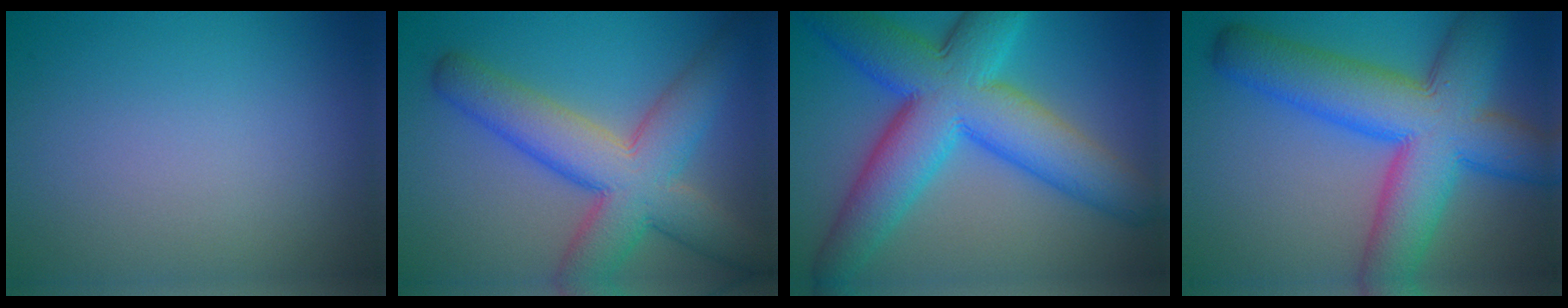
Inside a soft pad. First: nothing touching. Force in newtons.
{"total": 9.2, "press": 9.2, "slide": 0.6}
{"total": 12.3, "press": 12.3, "slide": 0.3}
{"total": 12.1, "press": 12.1, "slide": 0.3}